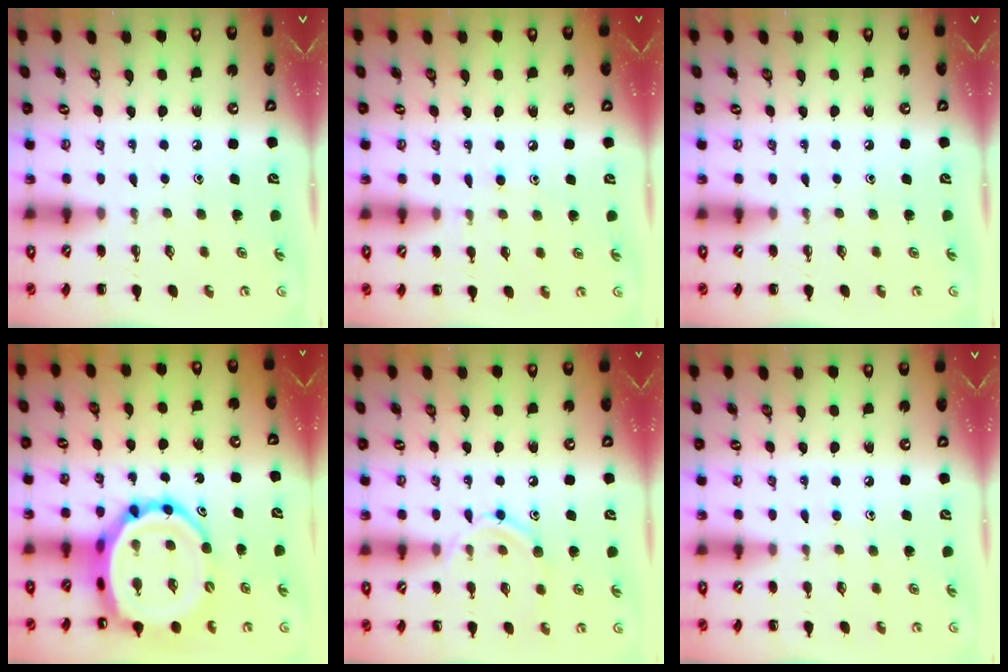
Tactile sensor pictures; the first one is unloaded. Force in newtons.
{"total": 5.8, "press": 5.4, "slide": 2.2}
{"total": 0.0}
{"total": 16.7, "press": 16.0, "slide": 4.6}
{"total": 11.0, "press": 10.8, "slide": 1.5}
{"total": 4.7, "press": 4.3, "slide": 1.8}